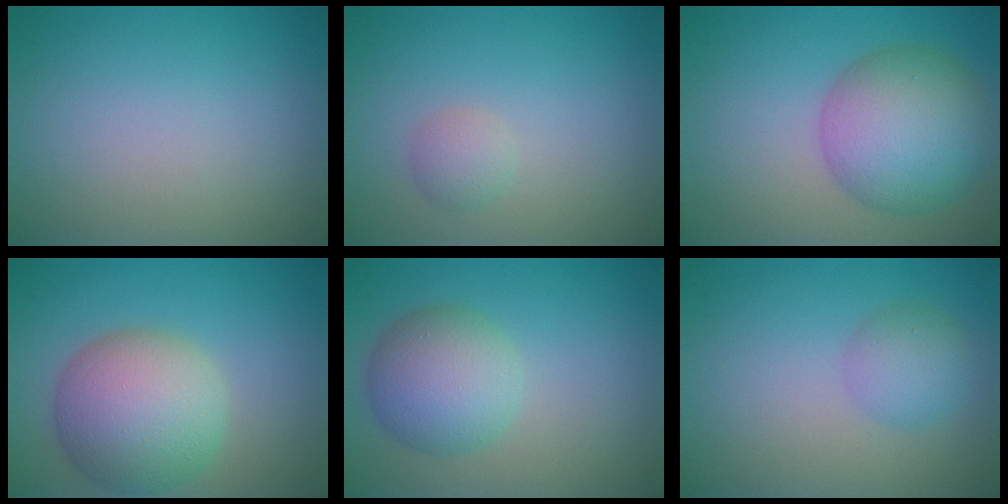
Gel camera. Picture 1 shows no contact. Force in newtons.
{"total": 1.4, "press": 1.4, "slide": 0.1}
{"total": 8.3, "press": 8.3, "slide": 0.3}
{"total": 8.5, "press": 8.5, "slide": 0.3}
{"total": 5.3, "press": 5.3, "slide": 0.0}
{"total": 2.6, "press": 2.6, "slide": 0.0}